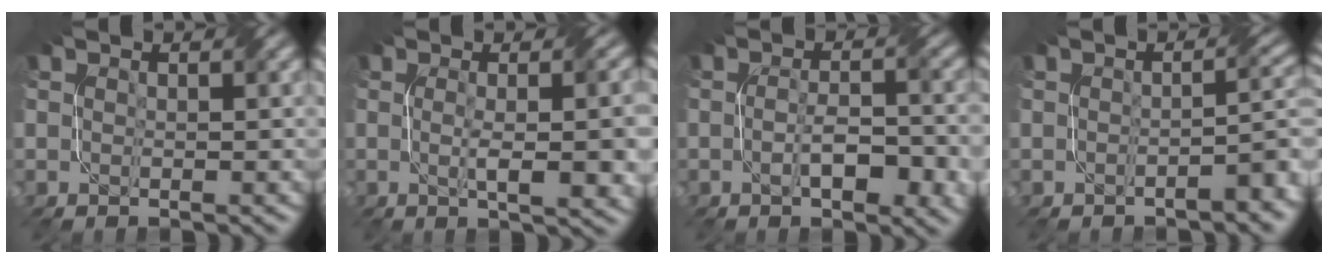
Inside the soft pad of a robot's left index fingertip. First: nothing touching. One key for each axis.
{"total": 6.3, "fx": -0.5, "fy": 1.7, "fz": 6.0, "tx": -0.068, "ty": 0.004, "tz": -0.005}
{"total": 4.9, "fx": -1.5, "fy": 1.6, "fz": 4.4, "tx": -0.078, "ty": -0.001, "tz": -0.022}
{"total": 3.2, "fx": -1.7, "fy": 0.7, "fz": 2.6, "tx": -0.035, "ty": 0.008, "tz": -0.031}